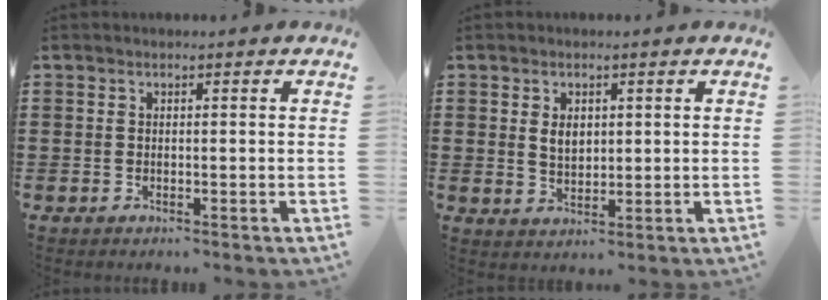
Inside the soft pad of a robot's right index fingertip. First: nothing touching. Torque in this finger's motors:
{"motor_torque": [0.03, -0.02, 0.12, 0.07]}